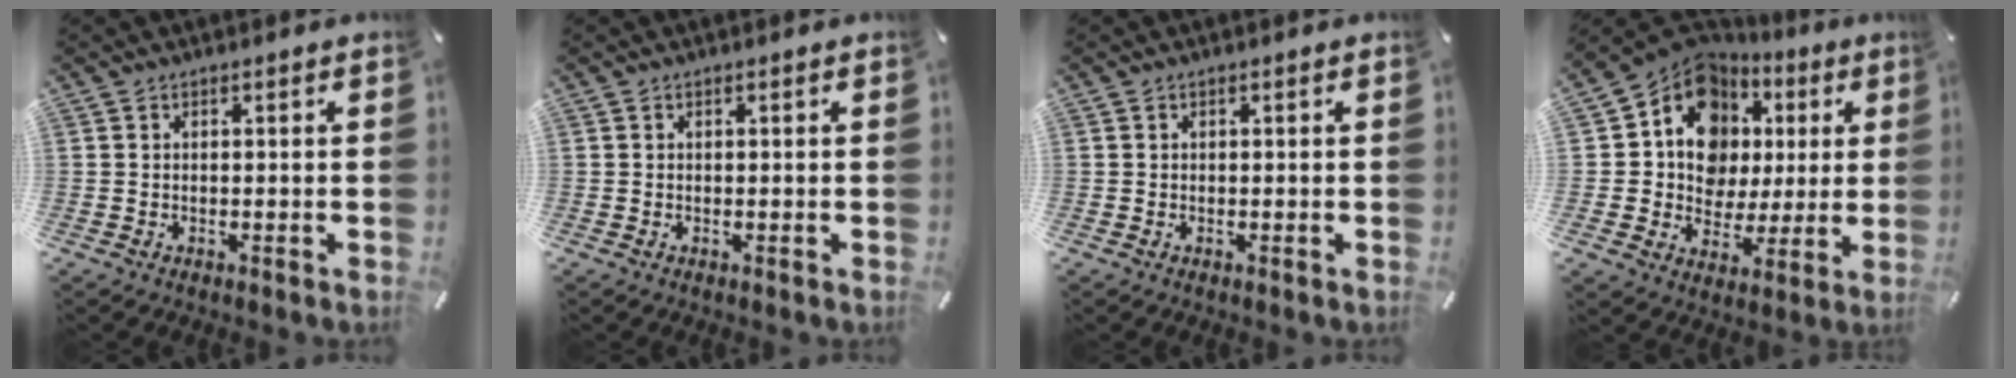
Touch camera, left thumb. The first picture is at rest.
{"total": 0.0}
{"total": 0.0}
{"total": 13.1, "force": [4.4, 11.3, 5.0], "torque": [-0.083, -0.045, 0.086]}